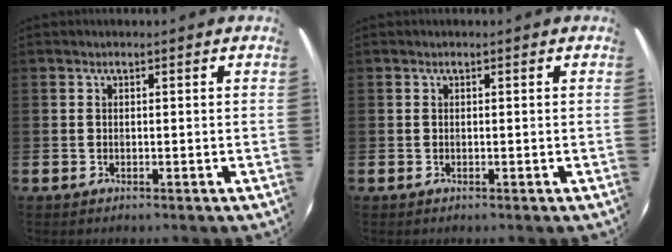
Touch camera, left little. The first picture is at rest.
{"total": 0.0}